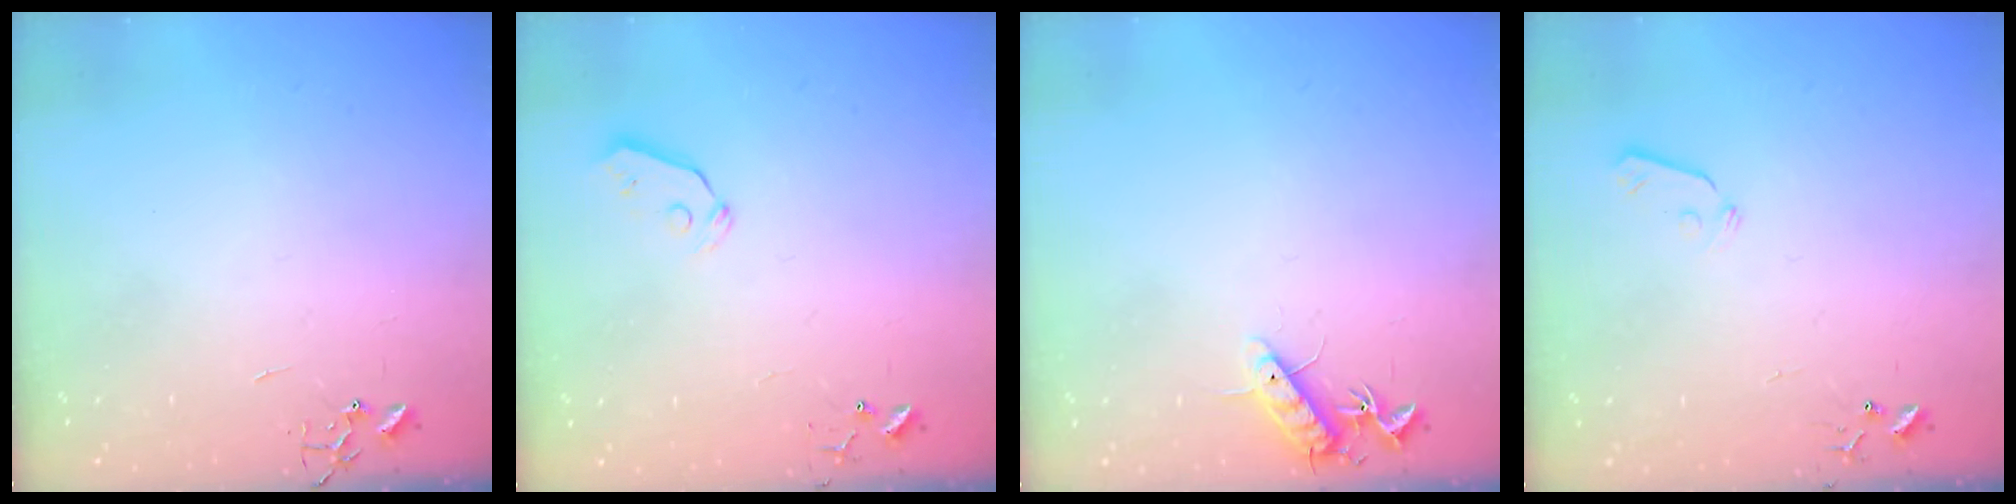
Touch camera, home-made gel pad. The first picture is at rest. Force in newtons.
{"total": 4.0, "press": 3.9, "slide": 0.8}
{"total": 10.1, "press": 10.0, "slide": 0.8}
{"total": 5.8, "press": 5.8, "slide": 0.5}